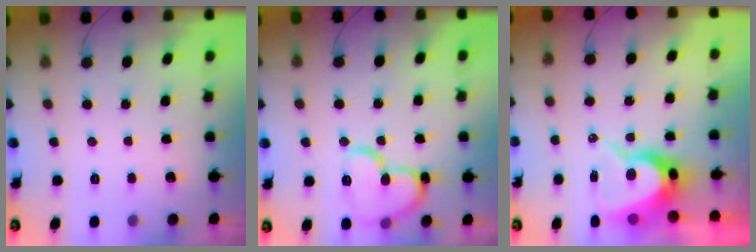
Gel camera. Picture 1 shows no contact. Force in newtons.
{"total": 14.6, "press": 14.5, "slide": 1.8}
{"total": 9.7, "press": 9.6, "slide": 0.8}